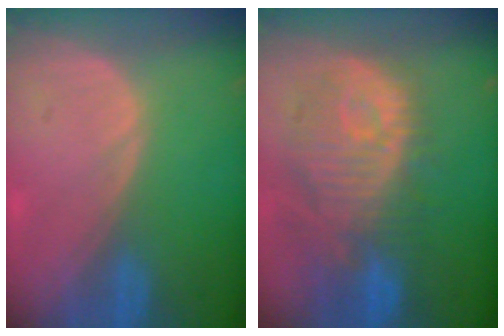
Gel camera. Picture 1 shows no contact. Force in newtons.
{"total": 12.1, "press": 10.9, "slide": 5.3}